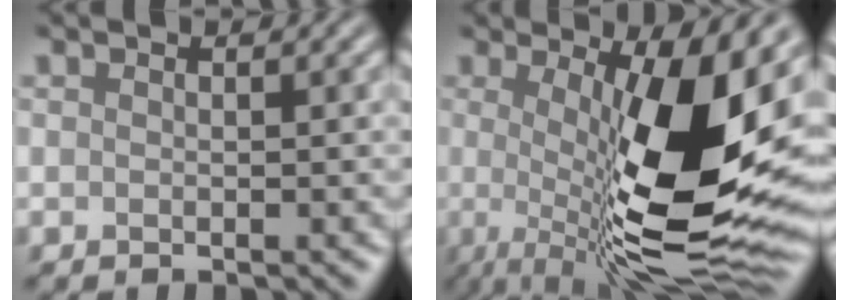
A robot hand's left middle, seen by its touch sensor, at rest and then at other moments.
{"total": 14.8, "force": [0.3, 4.6, 14.1], "torque": [-0.186, -0.008, 0.004]}